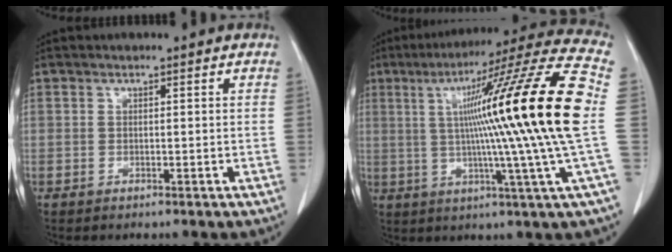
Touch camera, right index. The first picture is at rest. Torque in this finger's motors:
{"motor_torque": [2.14, 0.00, 1.05, 0.21]}